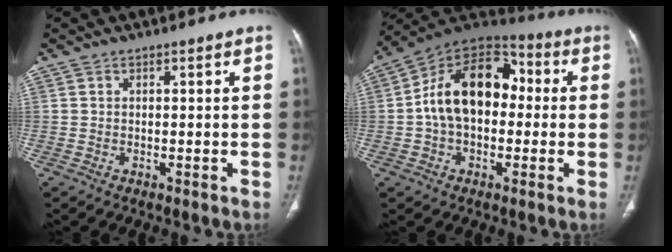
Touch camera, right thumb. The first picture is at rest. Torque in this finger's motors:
{"motor_torque": [2.00, 2.59, 1.02, -0.62, 0.16]}